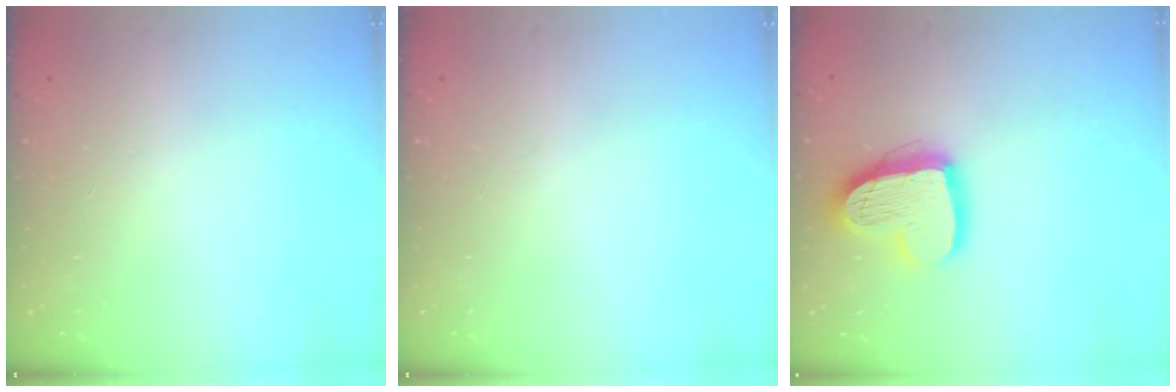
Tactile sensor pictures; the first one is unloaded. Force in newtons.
{"total": 0.0}
{"total": 14.9, "press": 14.8, "slide": 1.4}